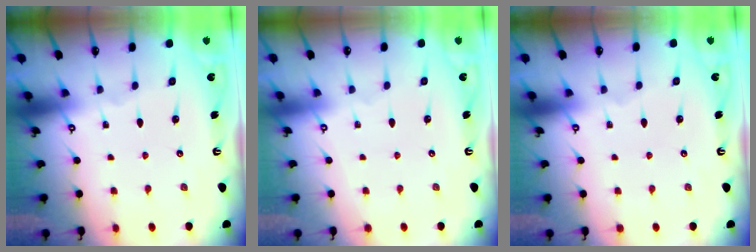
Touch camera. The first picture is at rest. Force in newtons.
{"total": 3.9, "press": 3.9, "slide": 0.2}
{"total": 4.0, "press": 4.0, "slide": 0.1}